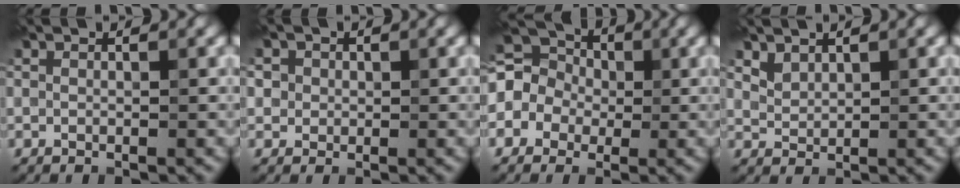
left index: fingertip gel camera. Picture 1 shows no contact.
{"total": 2.4, "force": [1.0, 2.2, 0.4], "torque": [0.005, 0.012, -0.007]}
{"total": 9.4, "force": [1.1, 8.4, 4.1], "torque": [-0.090, 0.048, -0.046]}
{"total": 1.6, "force": [1.5, 0.6, -0.1], "torque": [-0.006, 0.006, 0.034]}